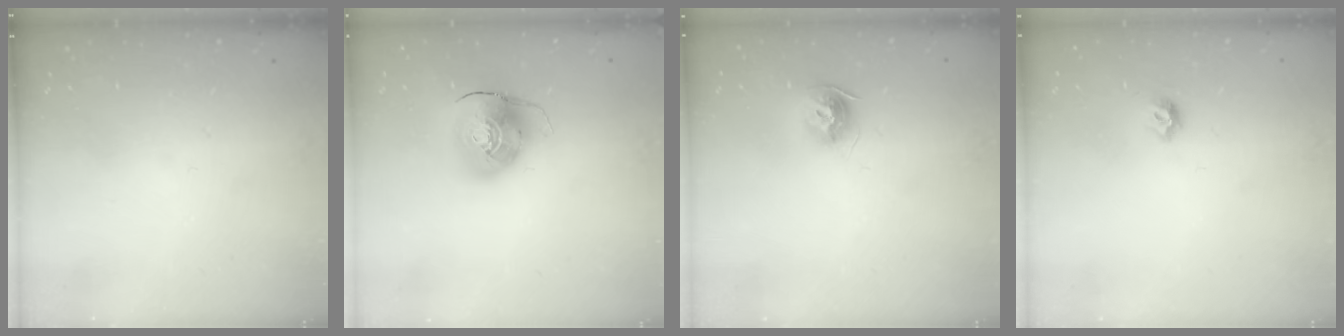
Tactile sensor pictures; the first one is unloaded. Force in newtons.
{"total": 10.8, "press": 10.6, "slide": 1.8}
{"total": 9.5, "press": 9.5, "slide": 0.4}
{"total": 5.5, "press": 5.4, "slide": 0.9}